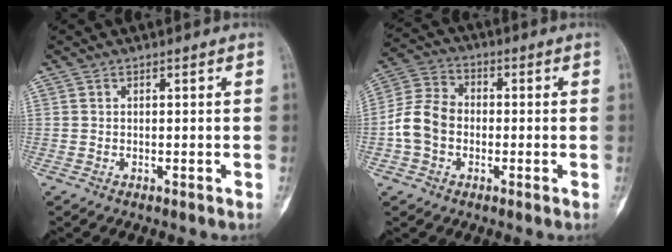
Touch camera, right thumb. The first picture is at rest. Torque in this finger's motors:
{"motor_torque": [0.90, 0.75, 0.21, -0.21, 0.05]}